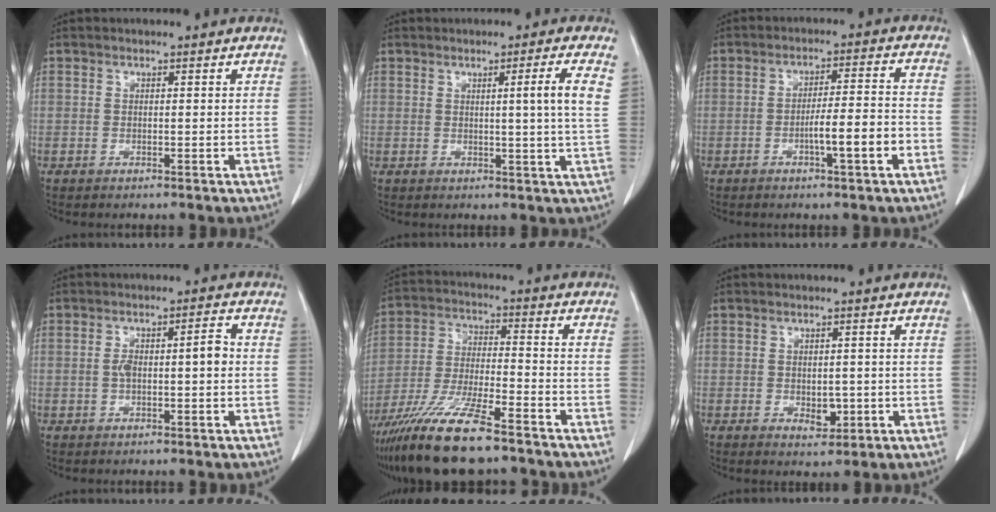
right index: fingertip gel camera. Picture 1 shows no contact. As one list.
[{"total": 5.4, "force": [1.7, -1.4, 4.9], "torque": [-0.070, -0.012, 0.022]}, {"total": 7.1, "force": [-2.6, 0.0, 6.6], "torque": [-0.103, 0.006, -0.041]}, {"total": 5.4, "force": [0.2, 1.4, 5.3], "torque": [-0.090, 0.017, 0.003]}, {"total": 13.4, "force": [-9.8, 1.2, 9.0], "torque": [-0.177, -0.027, -0.180]}, {"total": 2.9, "force": [-0.5, 1.7, 2.3], "torque": [-0.028, -0.001, 0.000]}]